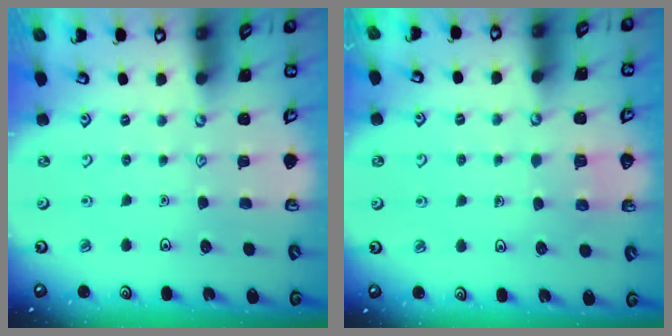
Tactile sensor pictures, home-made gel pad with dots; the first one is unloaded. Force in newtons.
{"total": 2.7, "press": 2.7, "slide": 0.1}